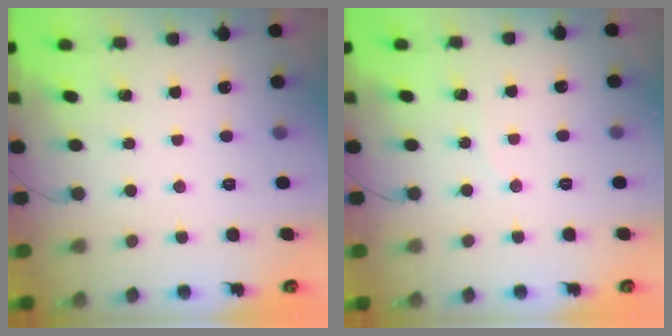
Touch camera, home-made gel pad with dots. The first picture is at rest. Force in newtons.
{"total": 3.6, "press": 2.9, "slide": 2.2}